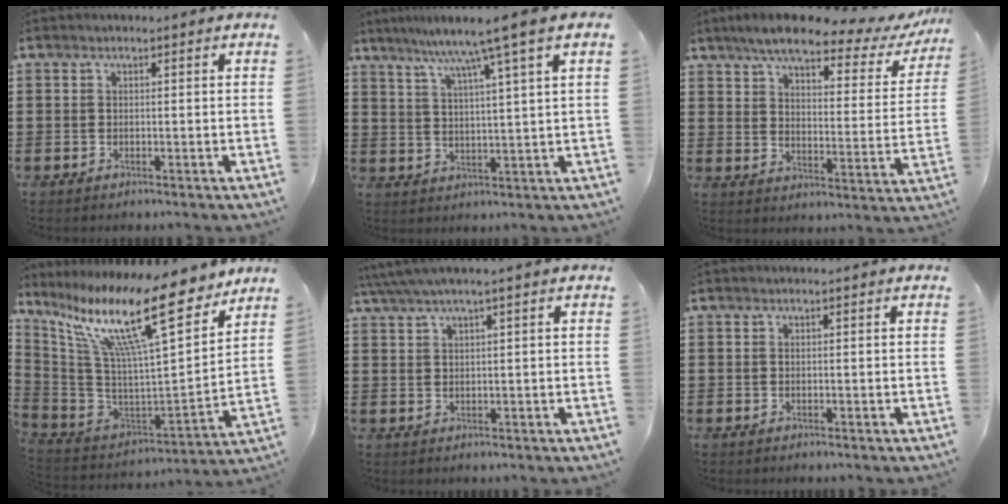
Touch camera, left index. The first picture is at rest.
{"total": 7.4, "force": [5.2, -1.1, 5.1], "torque": [-0.116, -0.021, 0.082]}
{"total": 7.9, "force": [6.5, 1.3, 4.2], "torque": [-0.096, -0.033, 0.108]}
{"total": 17.4, "force": [11.4, 2.4, 12.9], "torque": [-0.279, -0.072, 0.184]}
{"total": 2.1, "force": [1.2, -0.2, 1.8], "torque": [-0.035, 0.000, 0.021]}
{"total": 0.0}